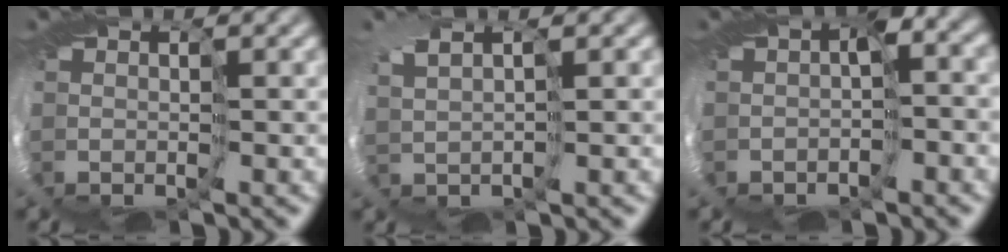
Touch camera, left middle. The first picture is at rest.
{"total": 1.7, "force": [1.1, 0.5, 1.2], "torque": [-0.041, 0.013, 0.024]}
{"total": 3.7, "force": [-0.6, 2.1, 3.0], "torque": [-0.058, -0.010, -0.004]}